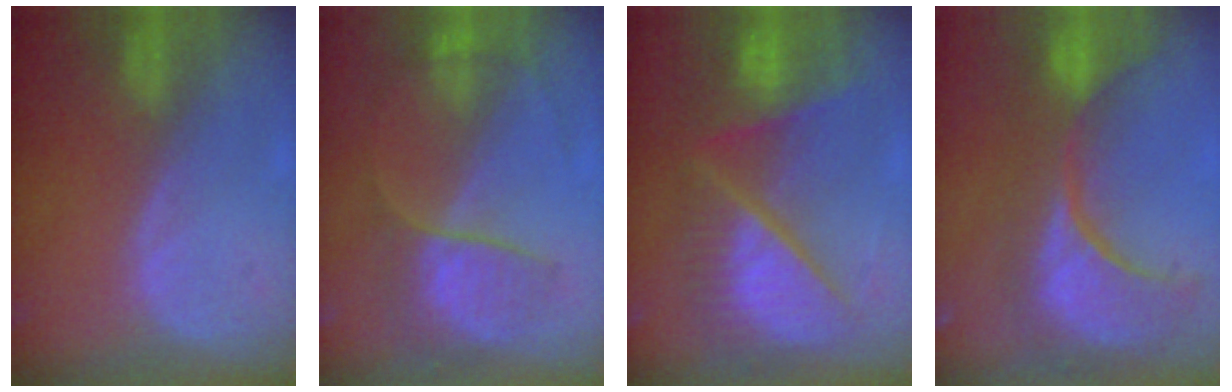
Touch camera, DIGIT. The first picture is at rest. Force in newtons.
{"total": 6.5, "press": 6.3, "slide": 1.3}
{"total": 11.1, "press": 11.0, "slide": 1.3}
{"total": 12.6, "press": 11.2, "slide": 5.7}